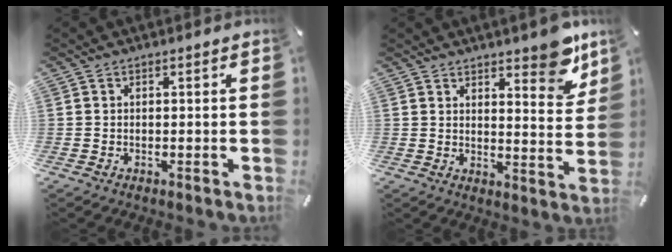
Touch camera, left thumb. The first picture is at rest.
{"total": 9.0, "force": [7.4, 3.1, 4.0], "torque": [-0.029, -0.060, 0.124]}